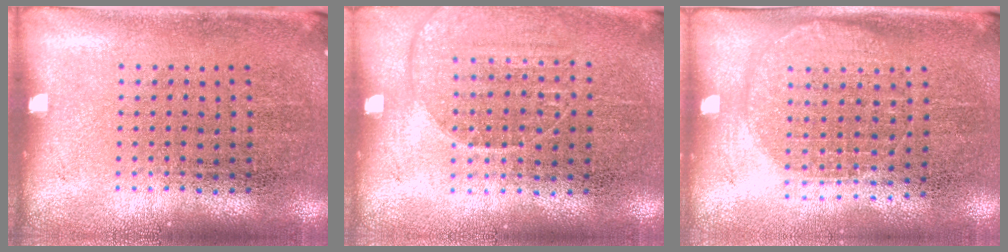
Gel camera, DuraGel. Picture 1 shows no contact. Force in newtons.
{"total": 1.4, "press": 1.3, "slide": 0.6}
{"total": 1.3, "press": 1.2, "slide": 0.5}